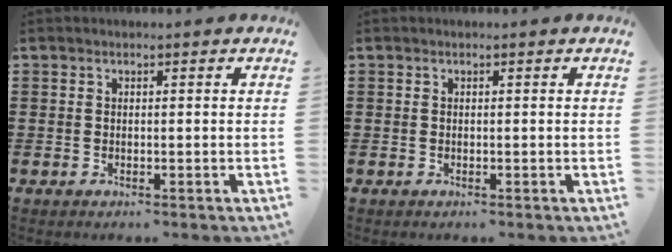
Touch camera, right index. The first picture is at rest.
{"total": 0.0}